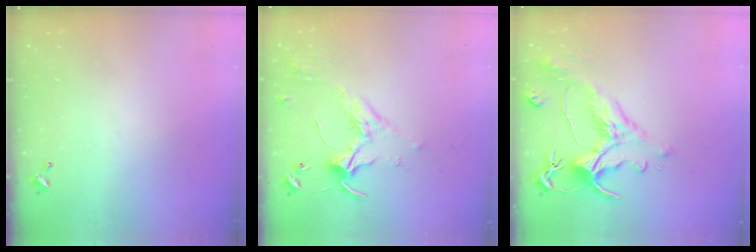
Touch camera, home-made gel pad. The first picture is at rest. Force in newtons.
{"total": 1.7, "press": 1.6, "slide": 0.5}
{"total": 1.5, "press": 0.1, "slide": 1.5}